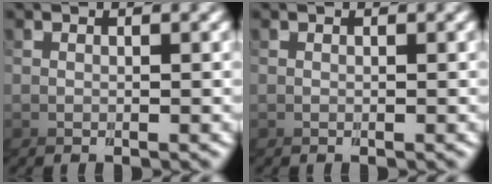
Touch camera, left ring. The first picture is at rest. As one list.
[{"total": 0.0}]